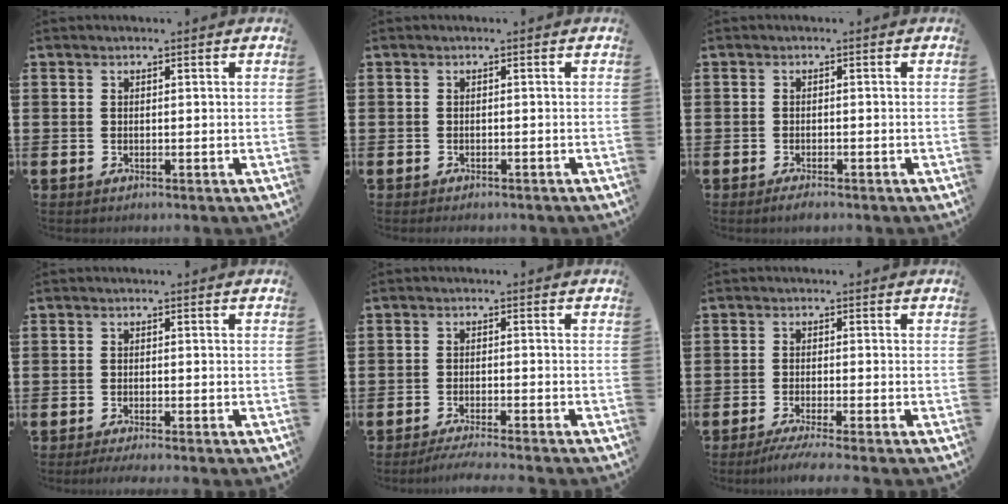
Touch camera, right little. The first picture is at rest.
{"total": 0.0}
{"total": 0.9, "force": [-0.6, 0.1, 0.6], "torque": [-0.002, -0.004, -0.014]}
{"total": 0.9, "force": [-0.5, -0.1, 0.7], "torque": [-0.007, 0.000, -0.010]}
{"total": 2.1, "force": [-1.8, -0.3, 1.0], "torque": [-0.012, 0.002, -0.034]}
{"total": 2.3, "force": [-1.6, -0.2, 1.7], "torque": [-0.024, -0.004, -0.027]}